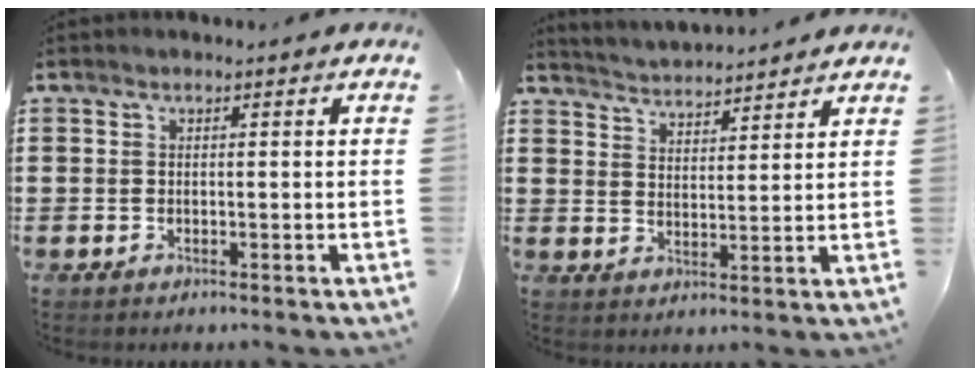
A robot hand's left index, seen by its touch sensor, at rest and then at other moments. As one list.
[{"total": 3.6, "force": [3.6, -0.1, -0.3], "torque": [-0.010, -0.020, 0.062]}]